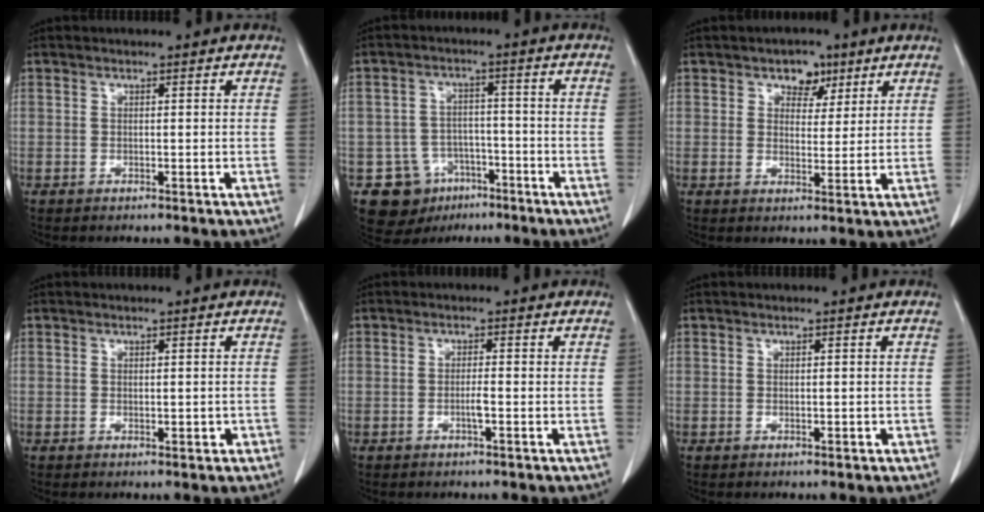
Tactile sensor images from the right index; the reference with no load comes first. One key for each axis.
{"total": 9.2, "fx": -4.7, "fy": 7.7, "fz": 1.5, "tx": -0.028, "ty": 0.021, "tz": -0.061}
{"total": 4.6, "fx": 2.7, "fy": 3.1, "fz": 2.1, "tx": -0.022, "ty": 0.006, "tz": 0.041}
{"total": 1.5, "fx": -0.3, "fy": 0.7, "fz": 1.3, "tx": -0.021, "ty": -0.003, "tz": 0.001}
{"total": 1.9, "fx": -0.6, "fy": 0.0, "fz": 1.8, "tx": -0.036, "ty": -0.001, "tz": -0.011}
{"total": 0.8, "fx": -0.1, "fy": 0.3, "fz": 0.7, "tx": -0.013, "ty": -0.002, "tz": 0.001}